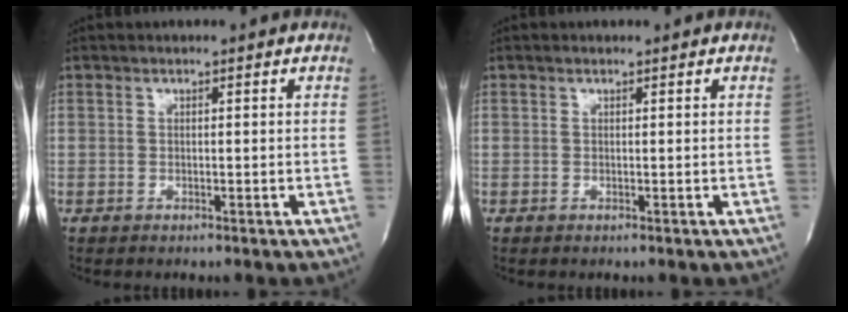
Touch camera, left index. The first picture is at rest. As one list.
[{"total": 0.0}]